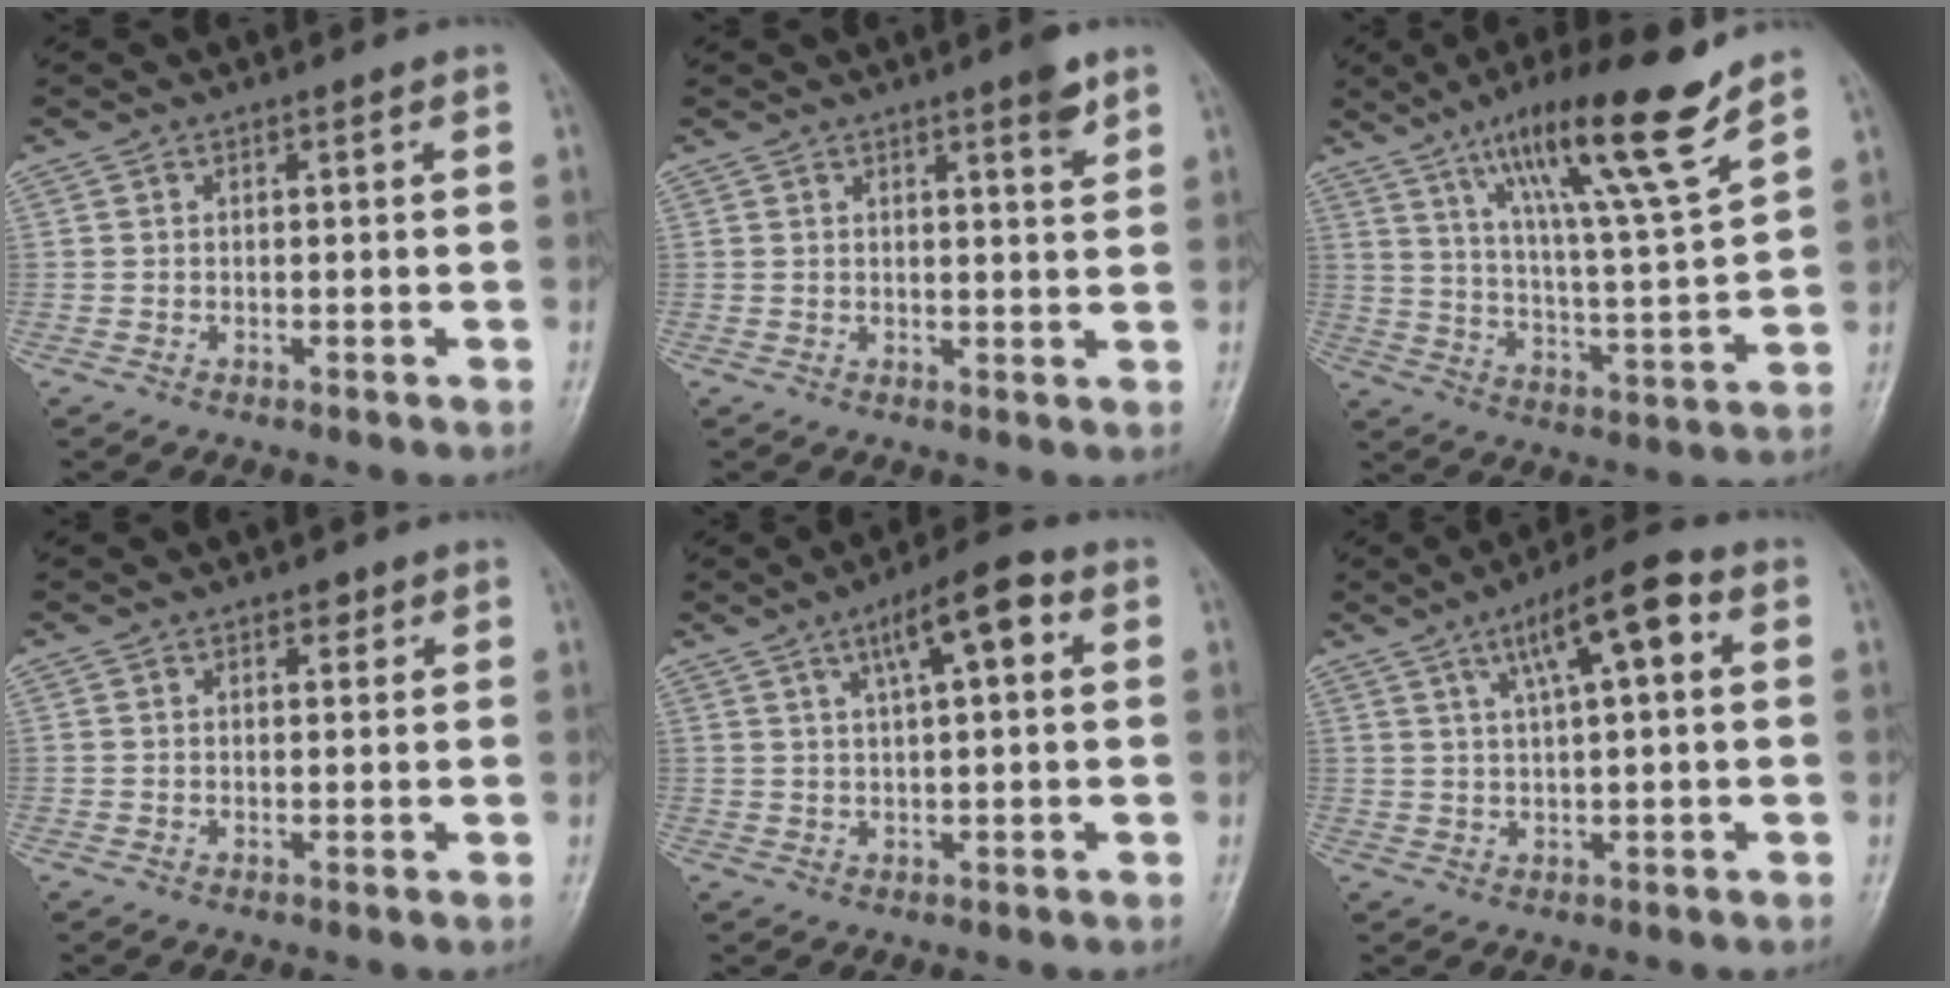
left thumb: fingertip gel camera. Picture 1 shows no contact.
{"total": 3.7, "force": [2.4, 0.5, 2.7], "torque": [-0.034, -0.017, 0.033]}
{"total": 17.9, "force": [11.7, 0.9, 13.5], "torque": [-0.213, -0.059, 0.196]}
{"total": 1.5, "force": [1.0, 0.9, 0.8], "torque": [-0.001, -0.004, 0.011]}
{"total": 8.5, "force": [3.2, 2.3, 7.5], "torque": [-0.116, 0.011, 0.047]}
{"total": 9.9, "force": [3.6, 2.4, 9.0], "torque": [-0.148, 0.014, 0.056]}